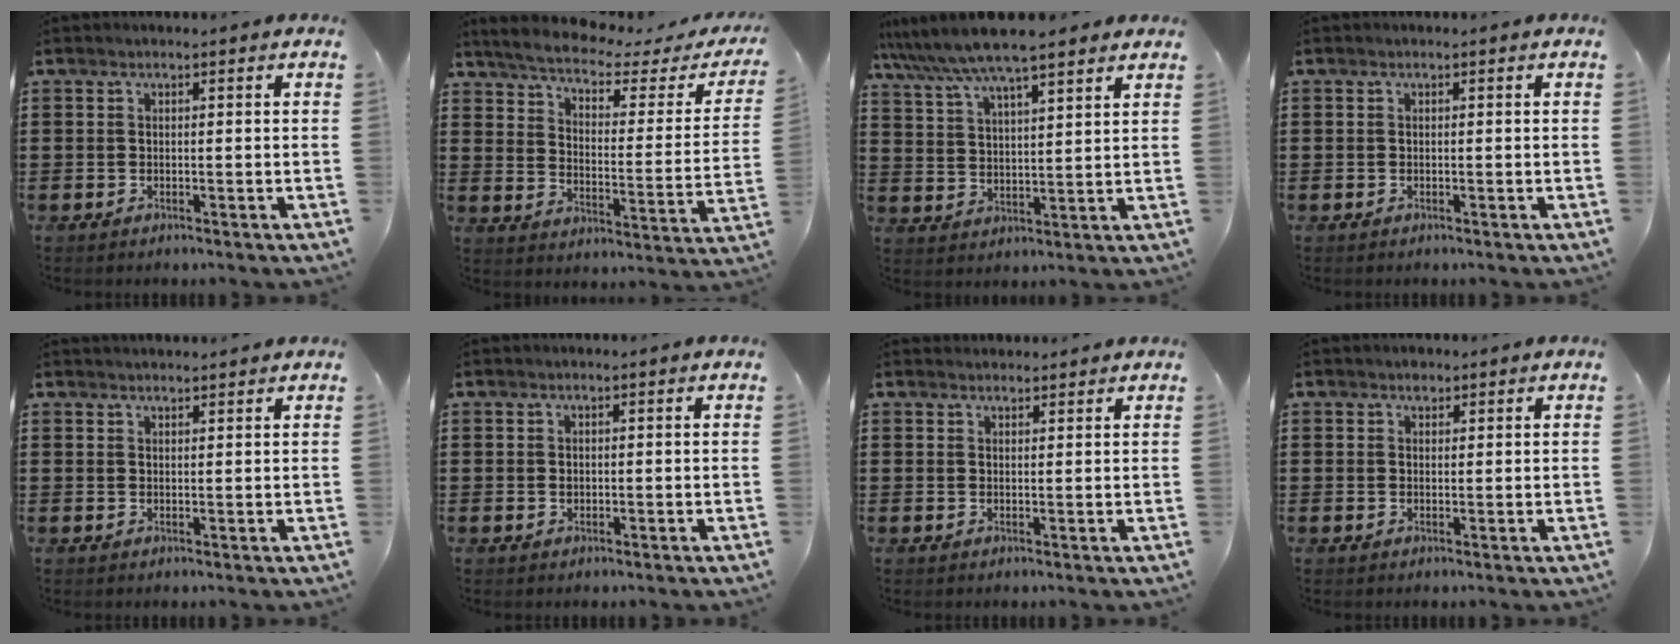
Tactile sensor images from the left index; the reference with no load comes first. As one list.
[{"total": 4.0, "force": [3.3, 0.6, 2.3], "torque": [-0.066, -0.027, 0.047]}, {"total": 7.2, "force": [6.1, 0.8, 3.7], "torque": [-0.095, -0.020, 0.105]}, {"total": 0.0}, {"total": 1.4, "force": [1.3, 0.0, 0.1], "torque": [-0.004, 0.001, 0.027]}, {"total": 0.5, "force": [0.1, 0.5, 0.2], "torque": [-0.006, 0.001, 0.001]}, {"total": 1.5, "force": [1.5, 0.3, 0.0], "torque": [-0.004, 0.003, 0.029]}, {"total": 1.4, "force": [1.1, 0.8, 0.4], "torque": [-0.001, 0.000, 0.019]}]